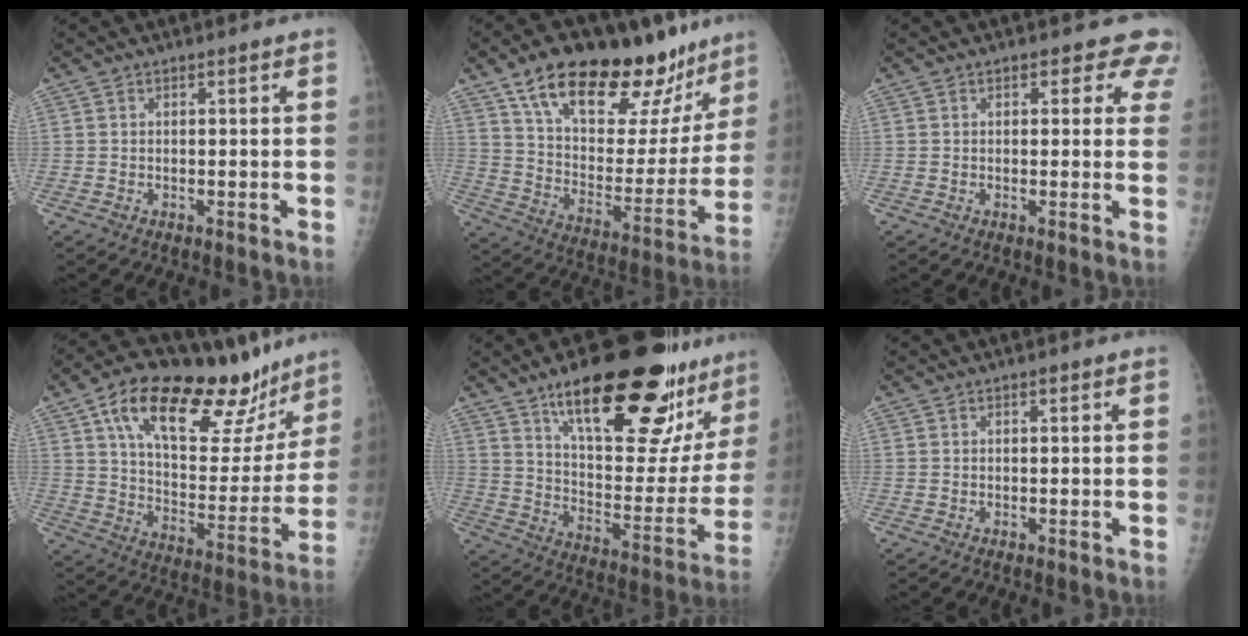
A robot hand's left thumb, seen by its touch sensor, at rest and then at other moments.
{"total": 28.7, "force": [19.2, 12.4, 17.3], "torque": [-0.219, -0.056, 0.299]}
{"total": 5.0, "force": [3.7, 2.8, 1.6], "torque": [0.024, -0.013, 0.026]}
{"total": 28.8, "force": [17.8, 12.2, 19.1], "torque": [-0.249, -0.034, 0.280]}
{"total": 30.3, "force": [20.0, 9.8, 20.5], "torque": [-0.253, -0.075, 0.297]}
{"total": 0.0}